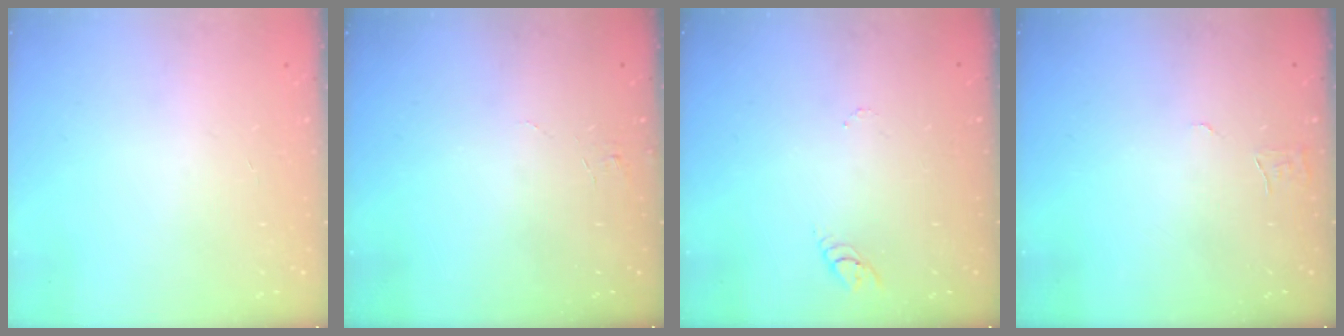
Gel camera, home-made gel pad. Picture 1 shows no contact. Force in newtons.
{"total": 4.6, "press": 4.5, "slide": 0.4}
{"total": 2.7, "press": 2.7, "slide": 0.2}
{"total": 3.9, "press": 3.9, "slide": 0.3}